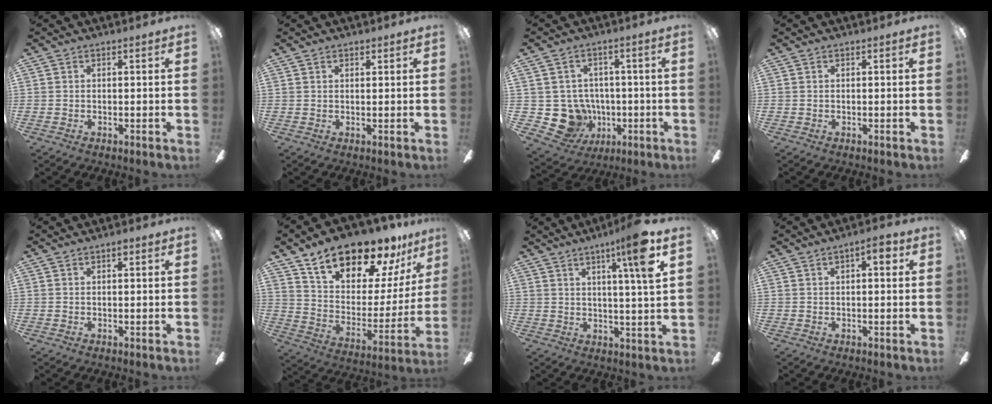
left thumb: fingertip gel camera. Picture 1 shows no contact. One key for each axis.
{"total": 1.0, "fx": 0.8, "fy": 0.5, "fz": 0.3, "tx": 0.002, "ty": -0.003, "tz": 0.014}
{"total": 10.4, "fx": -1.8, "fy": 9.7, "fz": 3.3, "tx": -0.097, "ty": 0.006, "tz": -0.023}
{"total": 0.0}
{"total": 1.1, "fx": 0.7, "fy": 0.3, "fz": 0.7, "tx": -0.008, "ty": 0.000, "tz": 0.009}
{"total": 19.2, "fx": 15.9, "fy": 7.4, "fz": 7.9, "tx": -0.139, "ty": -0.116, "tz": 0.281}
{"total": 10.6, "fx": 5.4, "fy": 0.3, "fz": 9.1, "tx": -0.142, "ty": -0.013, "tz": 0.076}
{"total": 3.7, "fx": 1.5, "fy": 1.4, "fz": 3.1, "tx": -0.037, "ty": -0.001, "tz": 0.018}